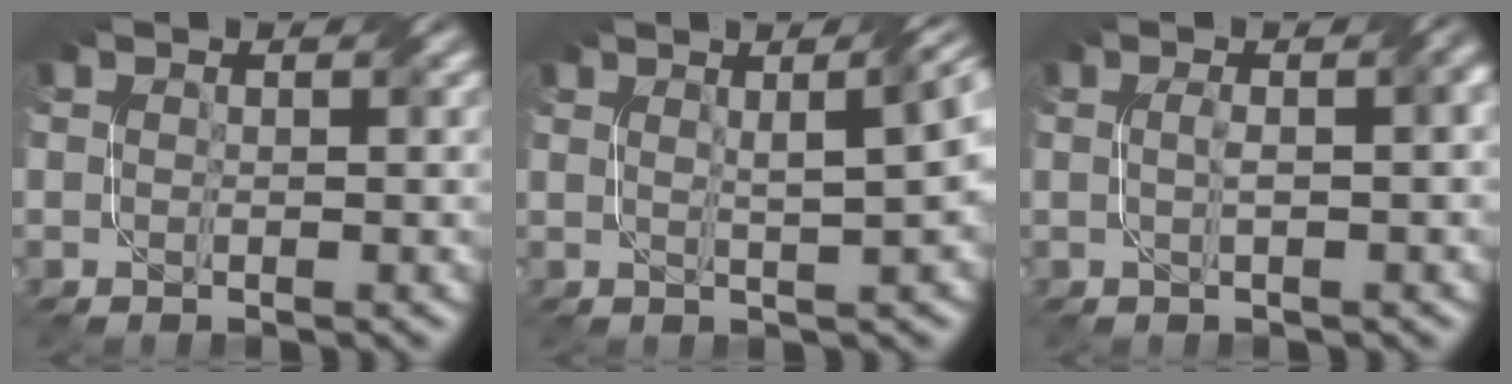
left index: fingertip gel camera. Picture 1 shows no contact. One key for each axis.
{"total": 7.1, "fx": 2.3, "fy": 2.5, "fz": 6.3, "tx": -0.031, "ty": 0.033, "tz": 0.018}
{"total": 3.1, "fx": 0.2, "fy": 1.0, "fz": 2.9, "tx": -0.032, "ty": 0.014, "tz": 0.001}